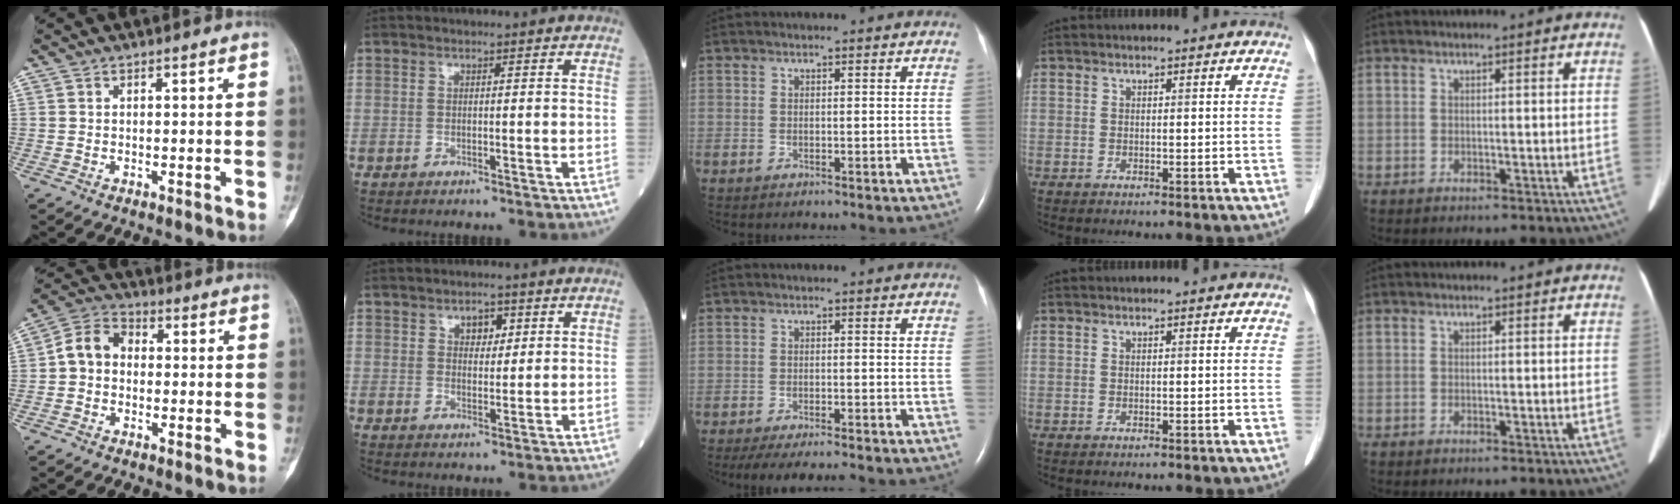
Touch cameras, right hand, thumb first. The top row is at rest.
{"thumb": {"total": 7.1, "force": [-0.3, 5.7, 4.2], "torque": [-0.061, 0.026, -0.022]}, "index": {"total": 3.1, "force": [1.5, 1.8, 2.1], "torque": [-0.027, 0.002, 0.023]}, "middle": {"total": 8.5, "force": [-7.4, 0.7, 4.1], "torque": [-0.057, -0.017, -0.110]}}